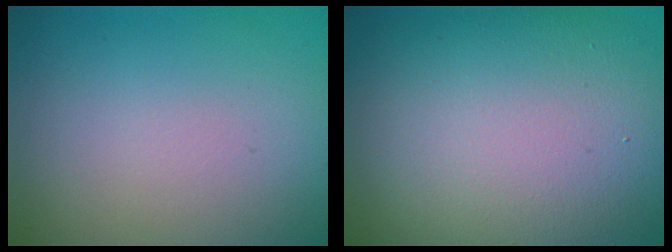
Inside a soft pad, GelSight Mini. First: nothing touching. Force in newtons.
{"total": 15.0, "press": 14.9, "slide": 0.9}